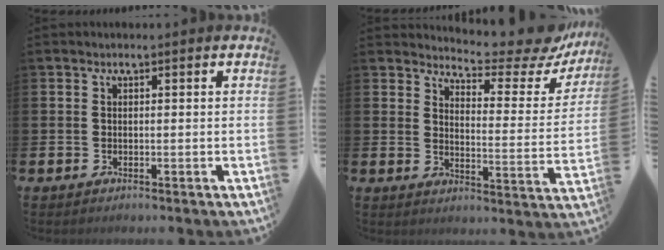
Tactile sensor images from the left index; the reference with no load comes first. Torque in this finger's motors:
{"motor_torque": [1.07, -1.07, 0.38, 0.02]}